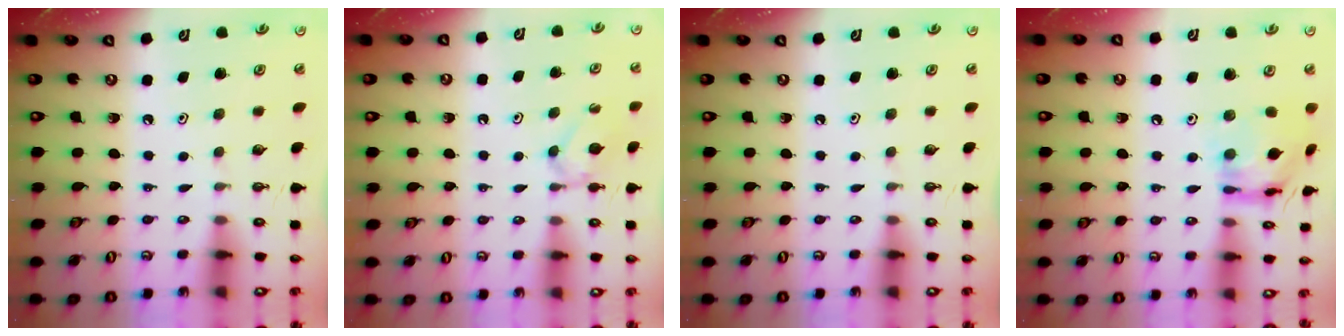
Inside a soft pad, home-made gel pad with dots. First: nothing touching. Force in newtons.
{"total": 4.6, "press": 4.5, "slide": 0.6}
{"total": 0.0}
{"total": 13.8, "press": 13.7, "slide": 1.1}